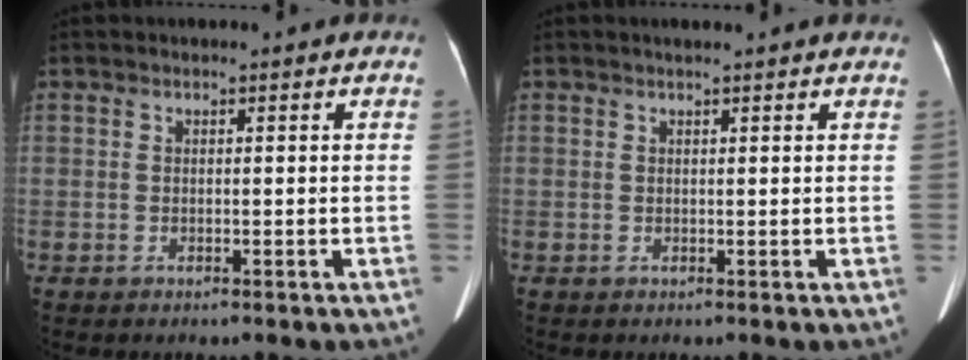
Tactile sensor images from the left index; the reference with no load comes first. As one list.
[{"total": 2.7, "force": [2.3, 0.0, 1.2], "torque": [-0.017, 0.019, 0.028]}]